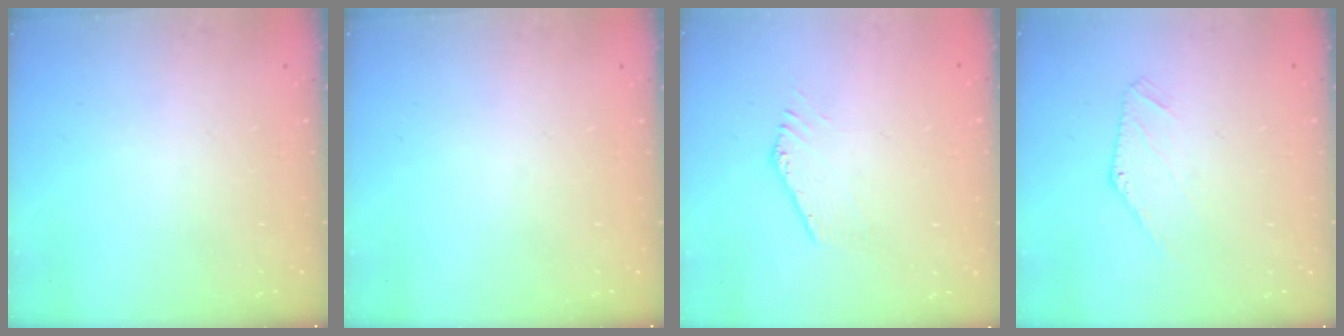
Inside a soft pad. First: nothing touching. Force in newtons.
{"total": 0.0}
{"total": 1.5, "press": 1.5, "slide": 0.4}
{"total": 3.3, "press": 3.3, "slide": 0.5}